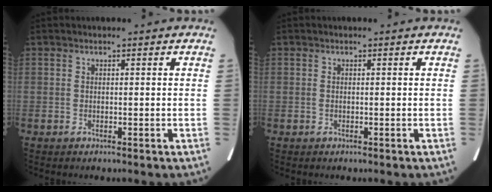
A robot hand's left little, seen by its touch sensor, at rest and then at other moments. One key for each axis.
{"total": 0.0}